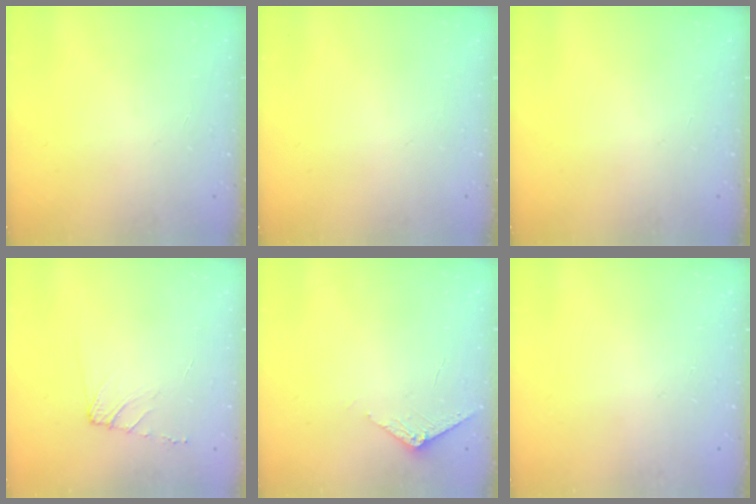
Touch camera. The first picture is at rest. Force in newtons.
{"total": 0.0}
{"total": 0.0}
{"total": 7.0, "press": 6.9, "slide": 1.0}
{"total": 2.9, "press": 2.9, "slide": 0.3}
{"total": 0.0}